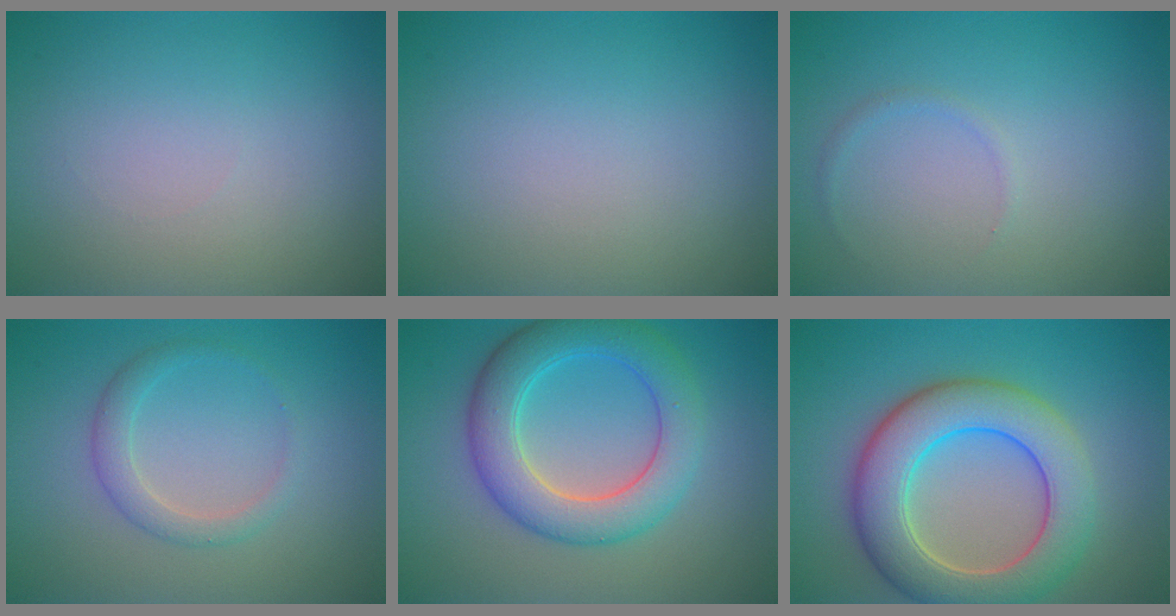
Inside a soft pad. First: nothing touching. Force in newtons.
{"total": 0.0}
{"total": 0.6, "press": 0.6, "slide": 0.0}
{"total": 1.5, "press": 1.5, "slide": 0.0}
{"total": 6.5, "press": 6.5, "slide": 0.1}
{"total": 8.4, "press": 8.4, "slide": 0.5}